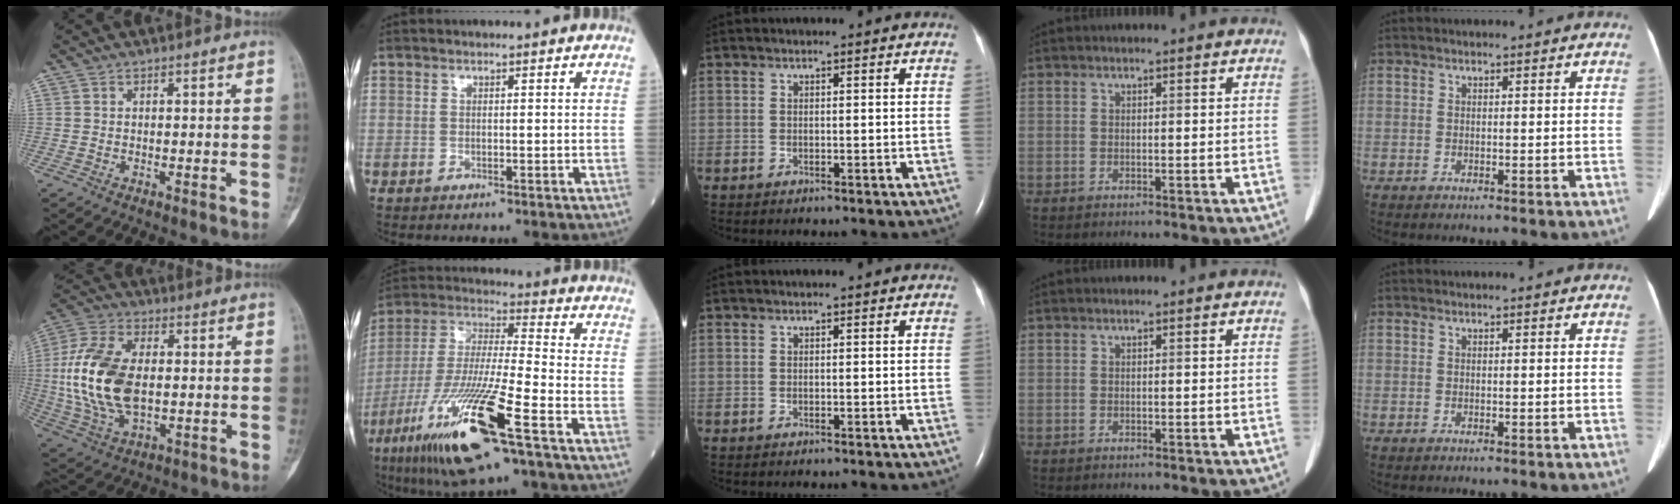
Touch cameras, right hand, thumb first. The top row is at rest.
{"thumb": {"total": 17.9, "force": [0.2, 10.1, 14.8], "torque": [-0.312, 0.002, 0.007]}, "index": {"total": 19.5, "force": [-9.6, 1.5, 16.9], "torque": [-0.366, -0.047, -0.178]}}